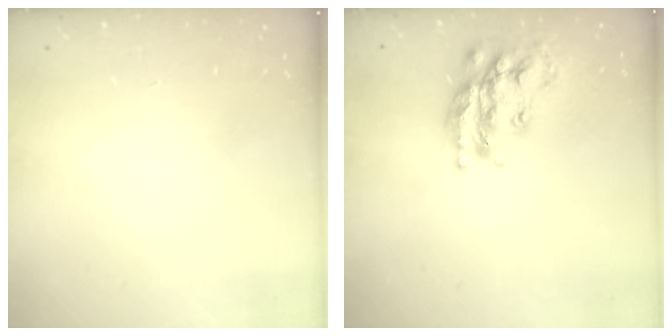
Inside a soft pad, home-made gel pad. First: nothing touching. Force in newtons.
{"total": 20.0, "press": 19.9, "slide": 1.3}